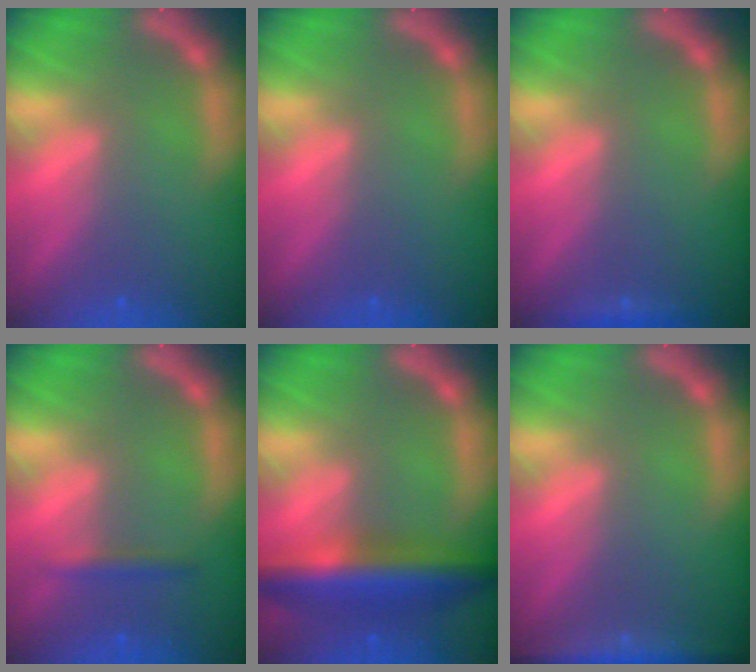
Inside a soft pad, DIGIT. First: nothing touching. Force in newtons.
{"total": 0.0}
{"total": 0.9}
{"total": 1.4}
{"total": 7.5}
{"total": 5.0}